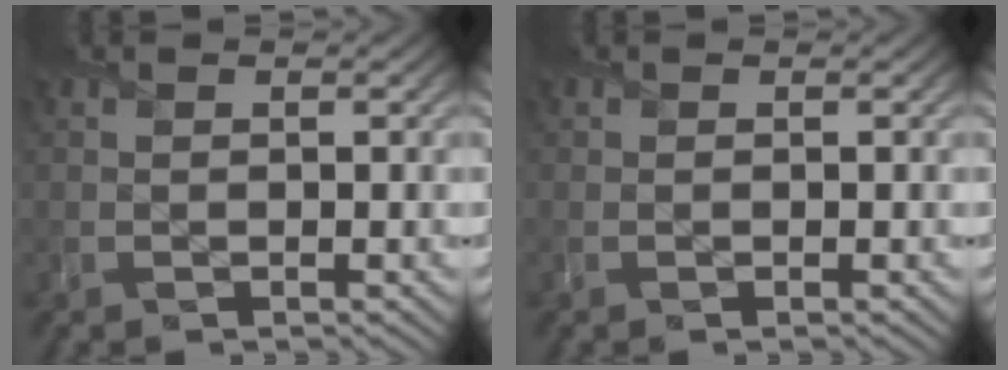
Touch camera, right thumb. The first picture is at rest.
{"total": 0.0}